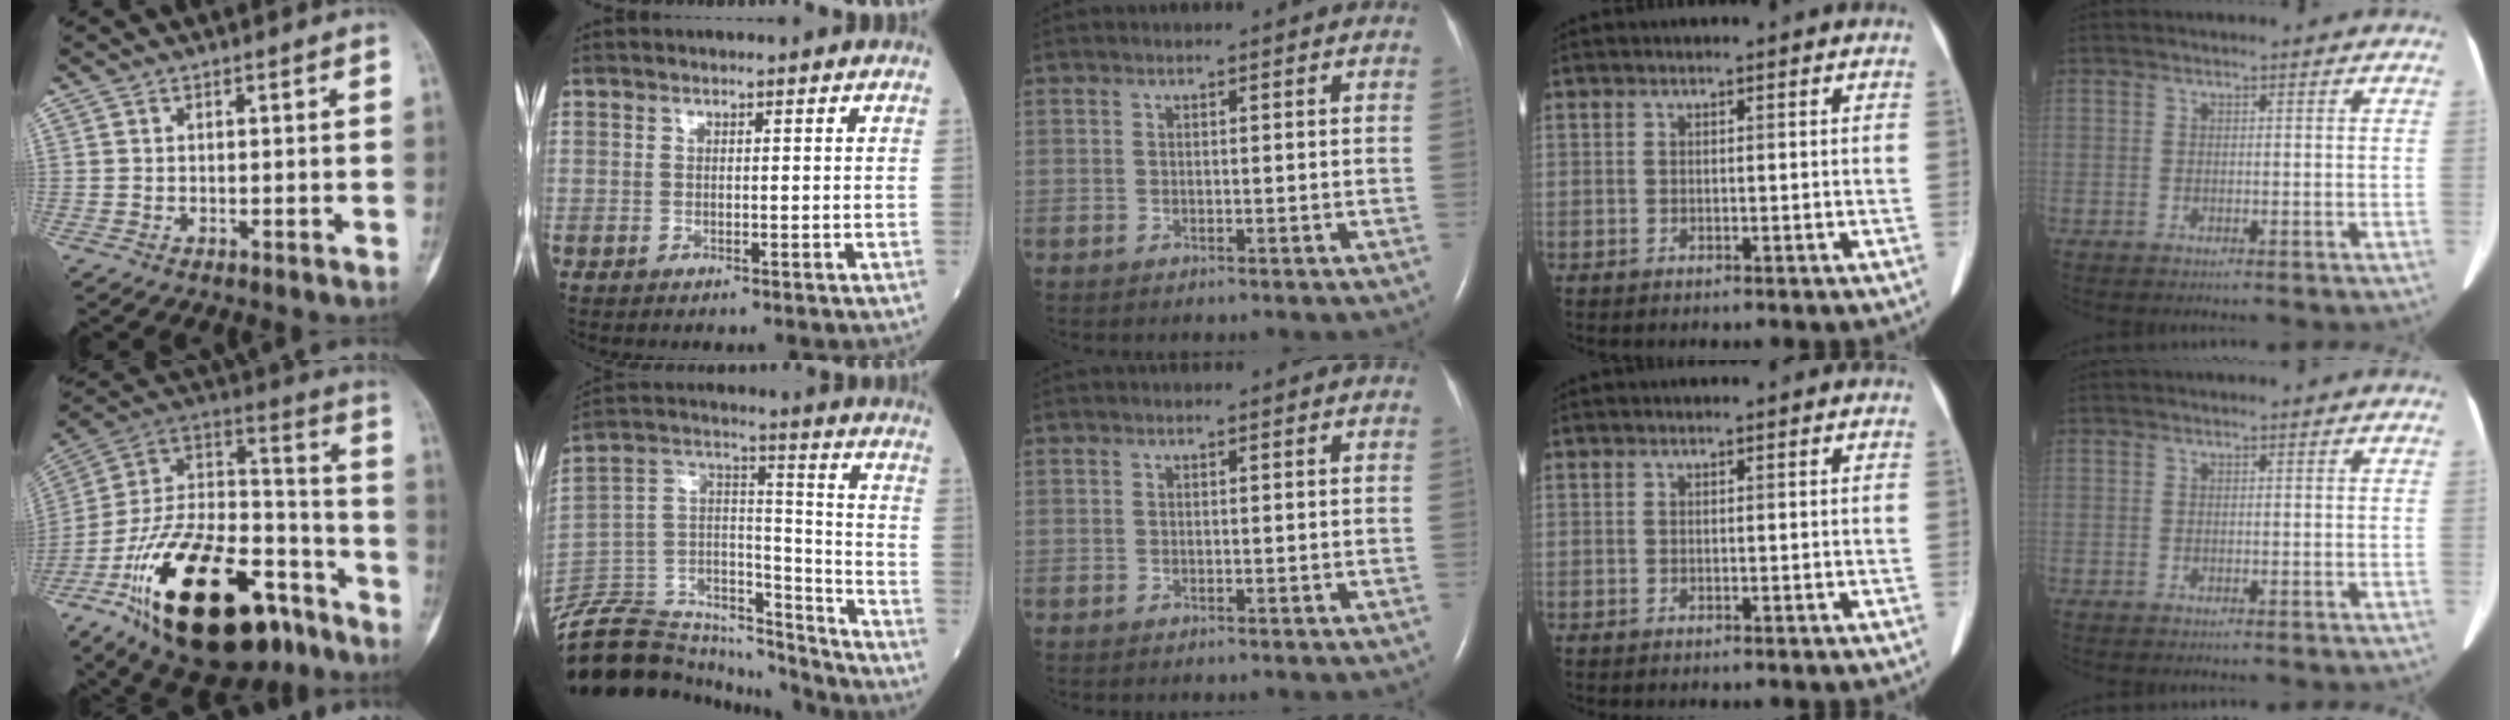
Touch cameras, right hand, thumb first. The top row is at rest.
{"thumb": {"total": 34.3, "force": [-18.9, 16.1, 23.6], "torque": [-0.413, 0.066, -0.312]}, "index": {"total": 23.7, "force": [-22.3, 4.8, 6.4], "torque": [-0.148, 0.032, -0.375]}}